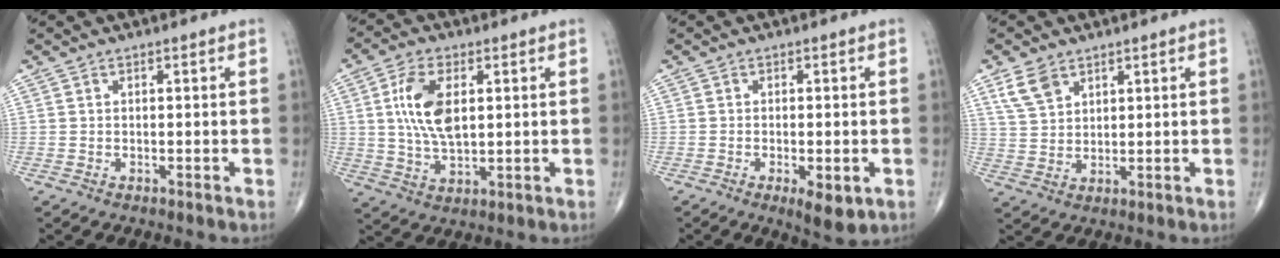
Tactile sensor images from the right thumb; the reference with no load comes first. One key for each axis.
{"total": 10.3, "fx": 2.1, "fy": 5.3, "fz": 8.6, "tx": -0.167, "ty": -0.006, "tz": 0.042}
{"total": 5.5, "fx": -1.9, "fy": 2.0, "fz": 4.7, "tx": -0.070, "ty": -0.008, "tz": -0.024}
{"total": 5.5, "fx": 3.4, "fy": 3.4, "fz": 2.7, "tx": -0.044, "ty": -0.012, "tz": 0.075}